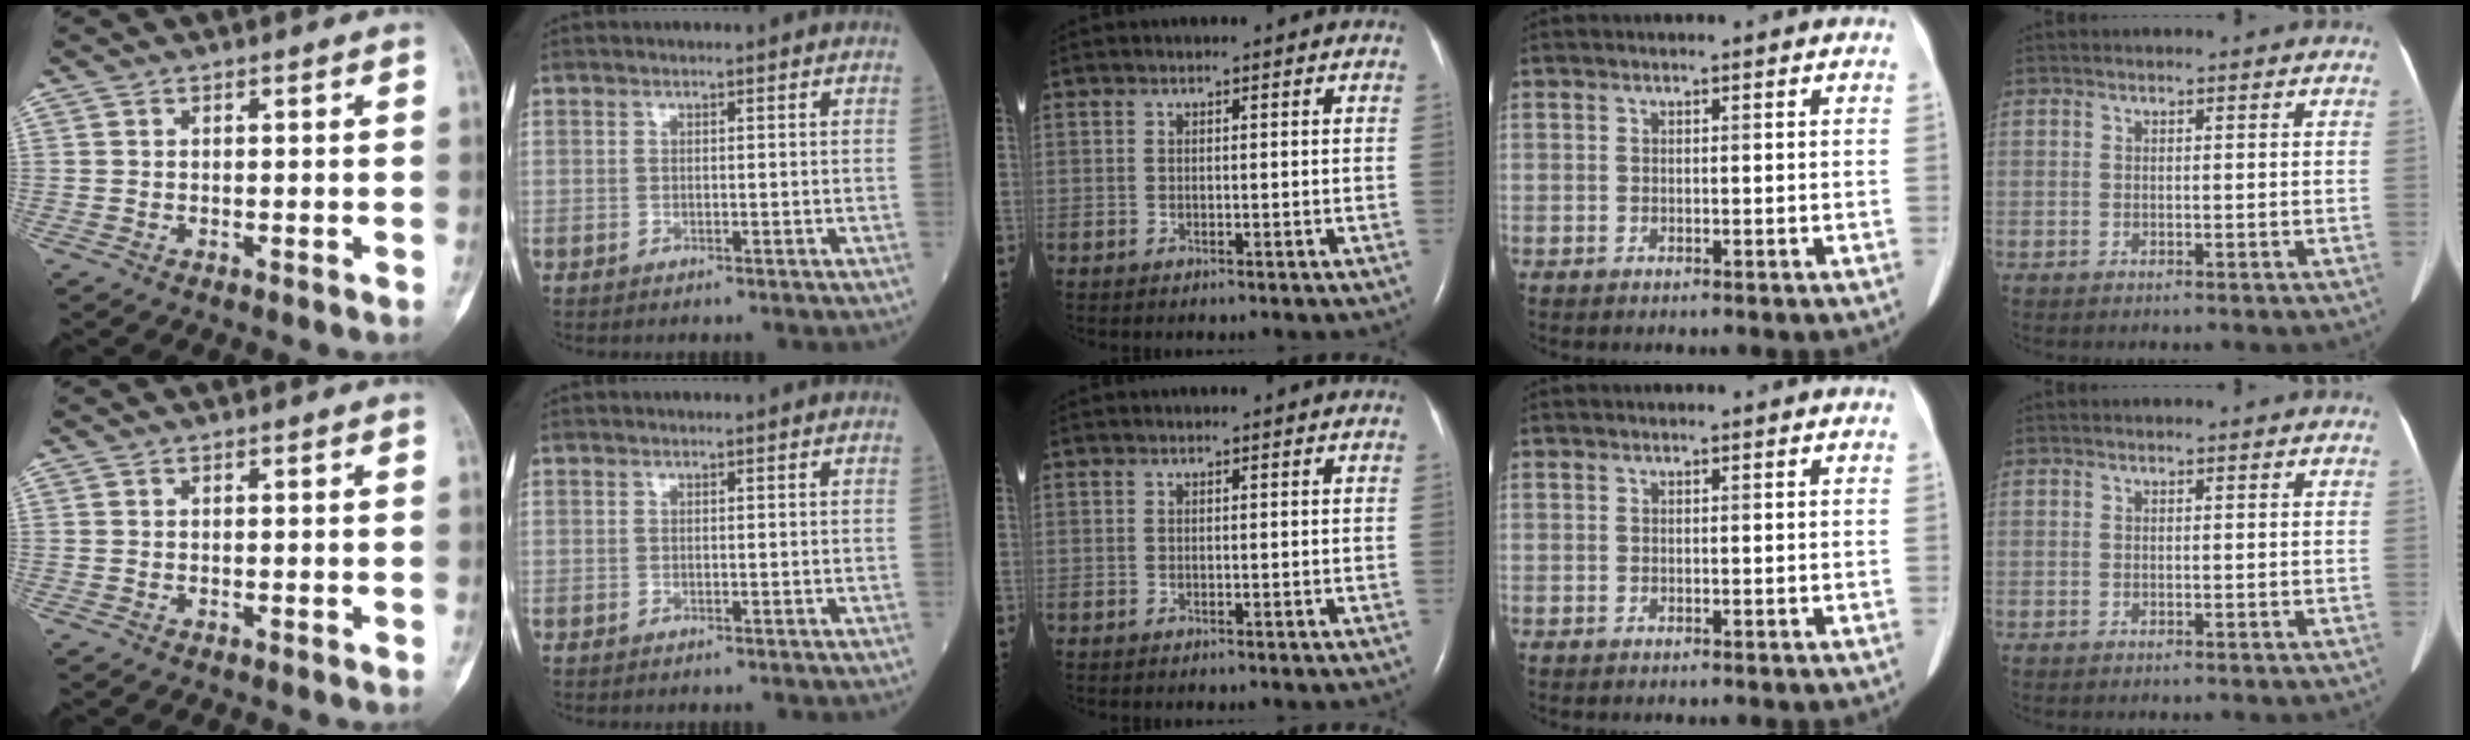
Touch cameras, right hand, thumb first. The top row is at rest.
{}